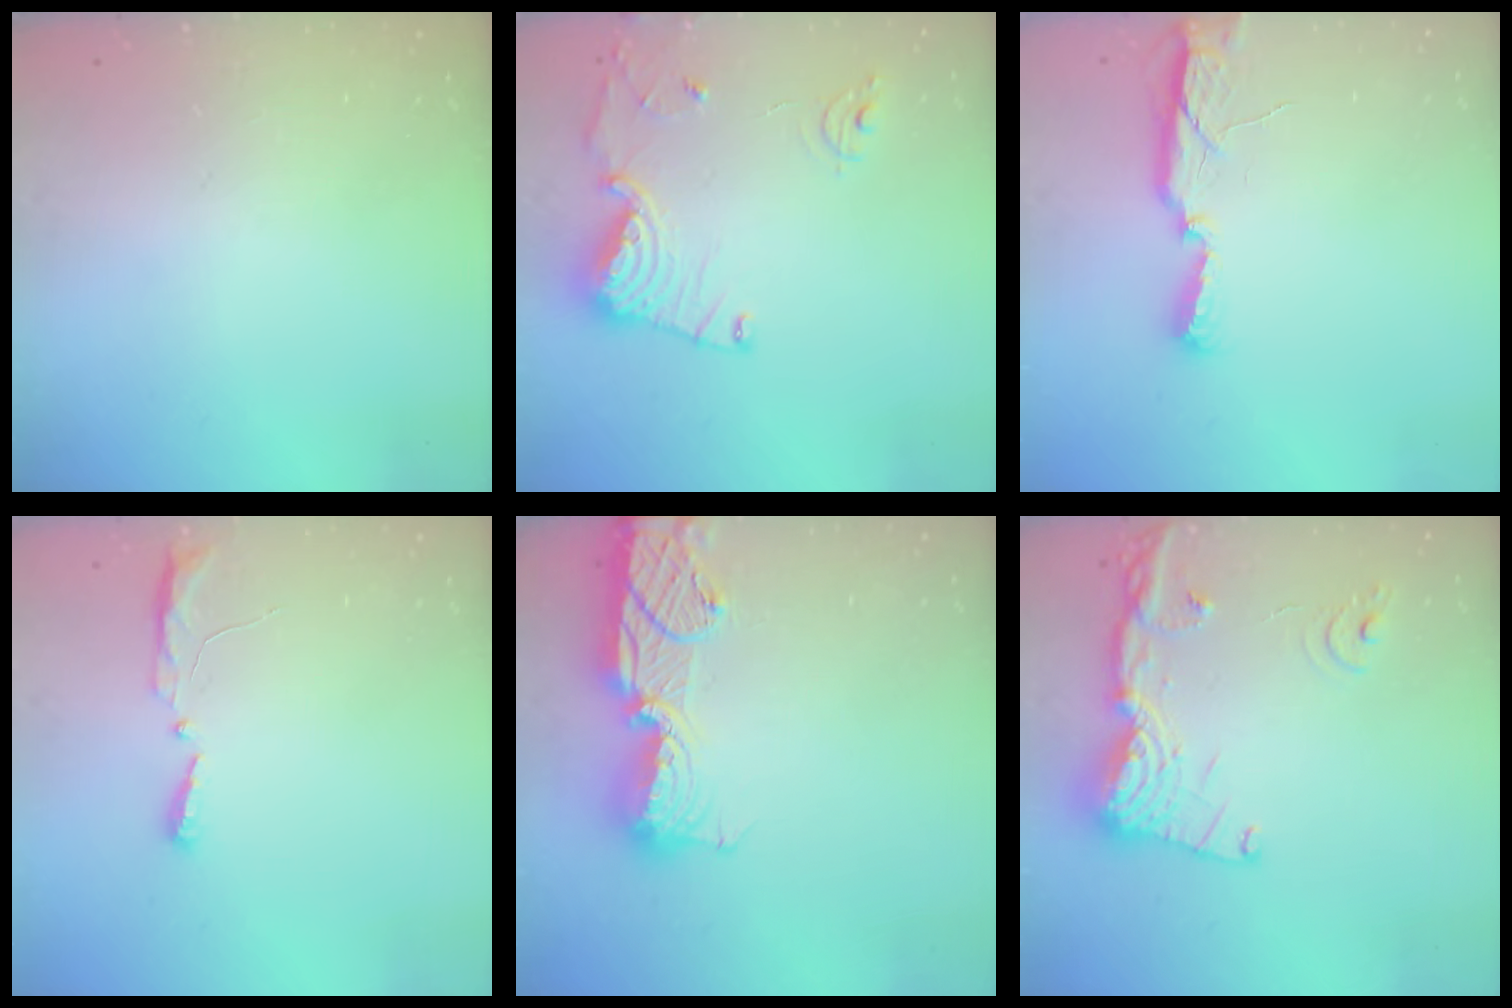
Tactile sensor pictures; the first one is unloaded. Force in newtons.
{"total": 13.4, "press": 13.4, "slide": 1.5}
{"total": 9.5, "press": 8.0, "slide": 5.2}
{"total": 8.2, "press": 5.2, "slide": 6.2}
{"total": 17.0, "press": 16.3, "slide": 4.7}
{"total": 16.7, "press": 16.6, "slide": 1.9}